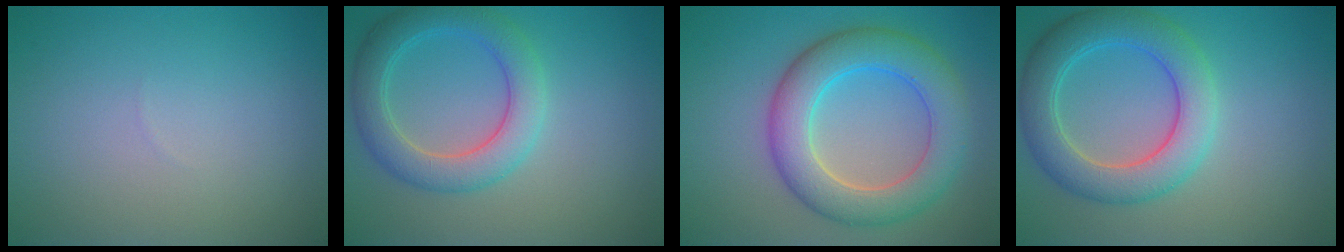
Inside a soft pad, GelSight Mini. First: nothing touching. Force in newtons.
{"total": 4.9, "press": 4.9, "slide": 0.2}
{"total": 7.1, "press": 7.1, "slide": 0.2}
{"total": 6.1, "press": 6.1, "slide": 0.2}